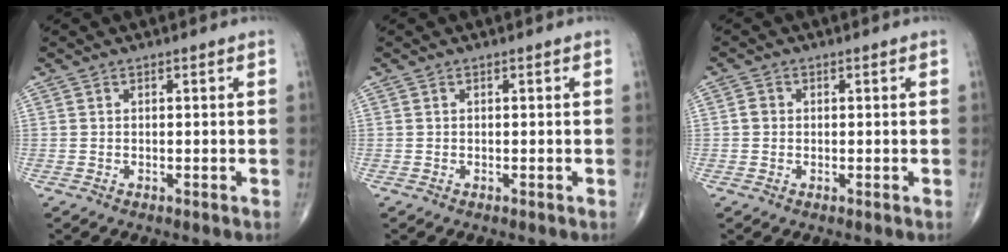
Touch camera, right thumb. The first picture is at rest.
{"total": 0.0}
{"total": 1.5, "force": [0.0, 1.4, 0.6], "torque": [-0.006, 0.003, -0.001]}